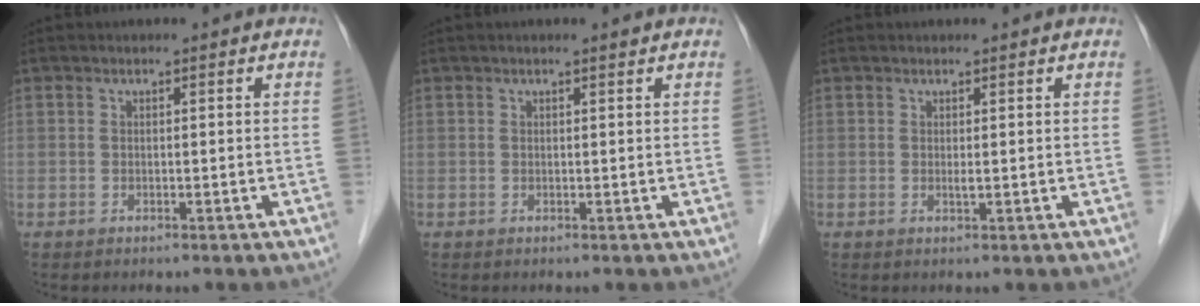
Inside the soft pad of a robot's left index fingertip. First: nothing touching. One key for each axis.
{"total": 1.0, "fx": 0.8, "fy": -0.2, "fz": 0.4, "tx": -0.009, "ty": 0.004, "tz": 0.016}
{"total": 0.8, "fx": 0.4, "fy": 0.1, "fz": 0.7, "tx": -0.014, "ty": -0.001, "tz": 0.007}